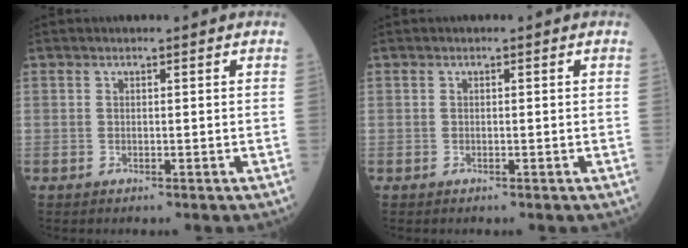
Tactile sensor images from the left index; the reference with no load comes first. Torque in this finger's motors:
{"motor_torque": [-0.03, 0.03, 0.01, 0.00]}